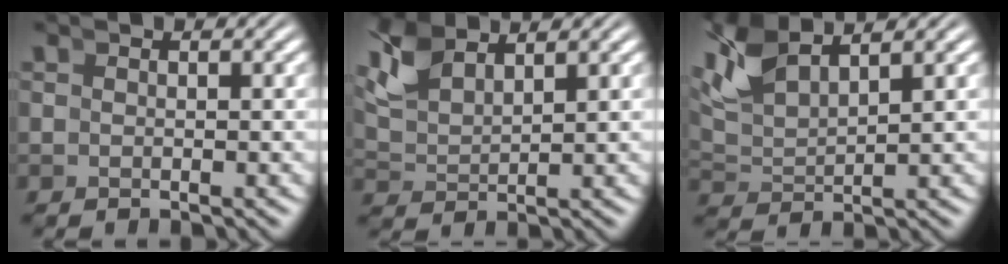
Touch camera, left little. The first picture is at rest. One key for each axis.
{"total": 4.4, "fx": 2.8, "fy": 2.2, "fz": 2.6, "tx": -0.074, "ty": -0.001, "tz": 0.056}
{"total": 5.4, "fx": 3.1, "fy": 2.7, "fz": 3.5, "tx": -0.091, "ty": -0.002, "tz": 0.057}